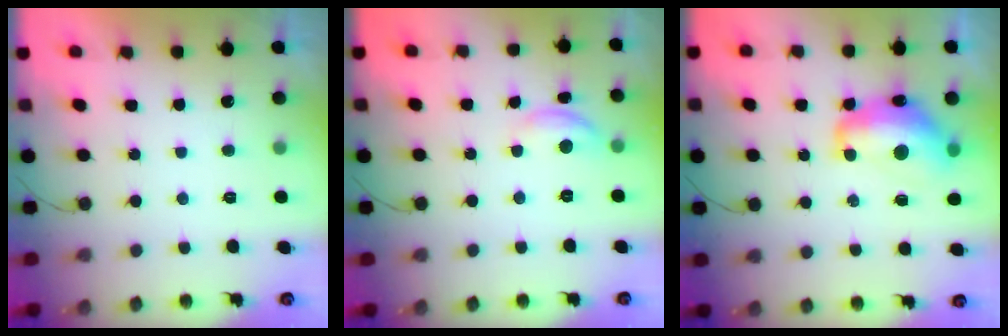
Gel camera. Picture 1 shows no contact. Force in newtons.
{"total": 7.8, "press": 7.8, "slide": 0.5}
{"total": 14.4, "press": 14.3, "slide": 0.9}